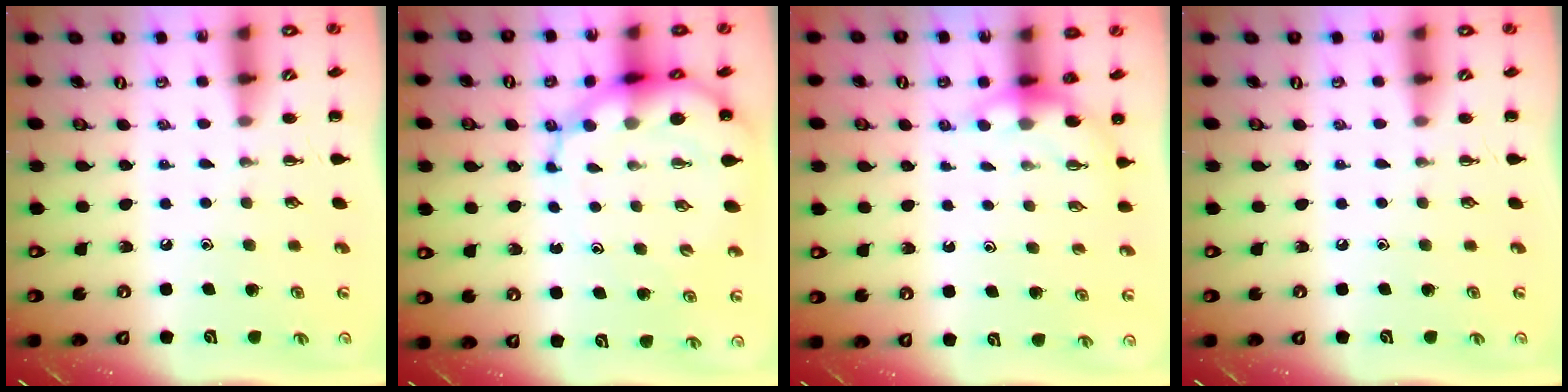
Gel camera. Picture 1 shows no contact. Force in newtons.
{"total": 9.3, "press": 8.8, "slide": 2.8}
{"total": 4.2, "press": 4.1, "slide": 0.8}
{"total": 0.0}